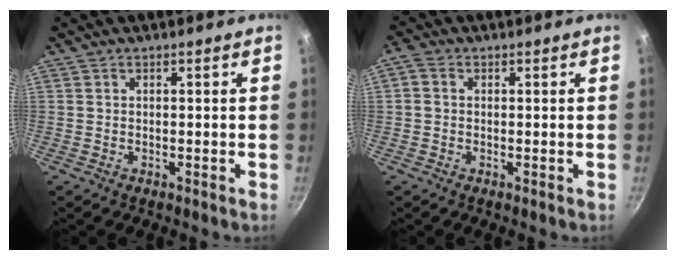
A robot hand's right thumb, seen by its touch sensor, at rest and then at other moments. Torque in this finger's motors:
{"motor_torque": [1.21, 1.44, 0.53, -0.39, 0.31]}